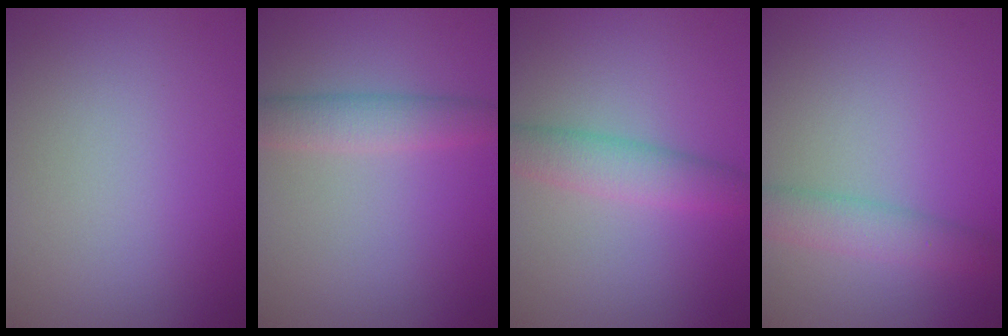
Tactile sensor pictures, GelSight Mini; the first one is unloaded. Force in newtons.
{"total": 2.9, "press": 2.9, "slide": 0.2}
{"total": 3.4, "press": 3.4, "slide": 0.0}
{"total": 2.9, "press": 2.9, "slide": 0.1}